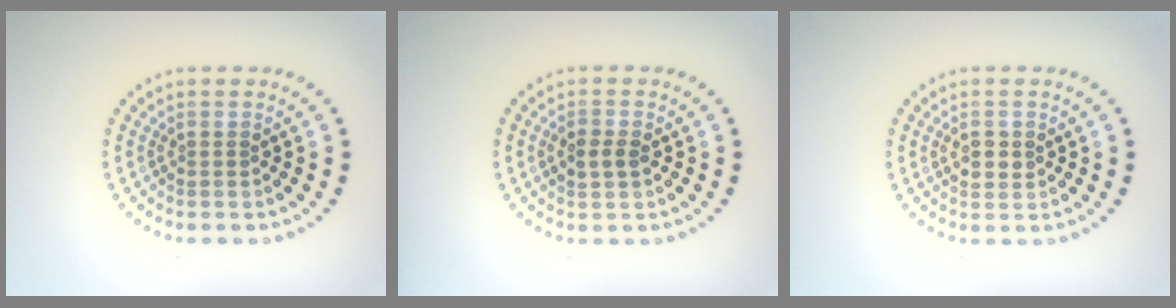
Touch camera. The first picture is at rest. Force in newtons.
{"total": 1.6, "press": 1.6, "slide": 0.1}
{"total": 1.5, "press": 1.5, "slide": 0.2}